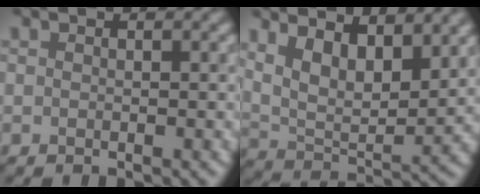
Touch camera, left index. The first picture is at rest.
{"total": 9.9, "force": [5.1, 4.4, 7.3], "torque": [-0.136, 0.012, 0.082]}